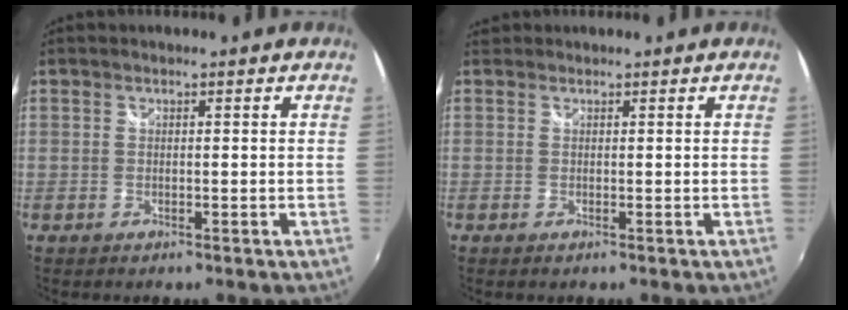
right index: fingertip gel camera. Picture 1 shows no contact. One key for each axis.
{"total": 0.8, "fx": 0.3, "fy": 0.8, "fz": 0.2, "tx": -0.004, "ty": 0.000, "tz": -0.001}